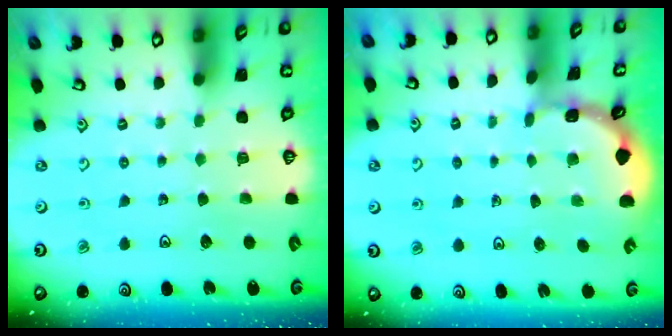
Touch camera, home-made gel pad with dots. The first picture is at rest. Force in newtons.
{"total": 1.3, "press": 1.3, "slide": 0.1}